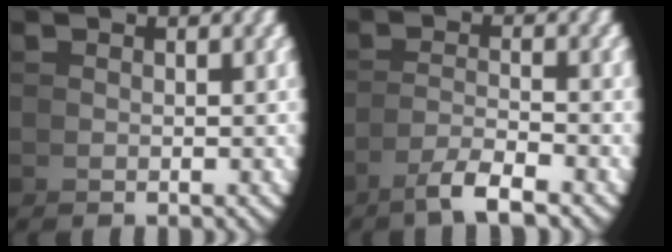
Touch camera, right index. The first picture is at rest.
{"total": 2.9, "force": [-1.9, -0.4, 2.1], "torque": [-0.029, 0.001, -0.032]}